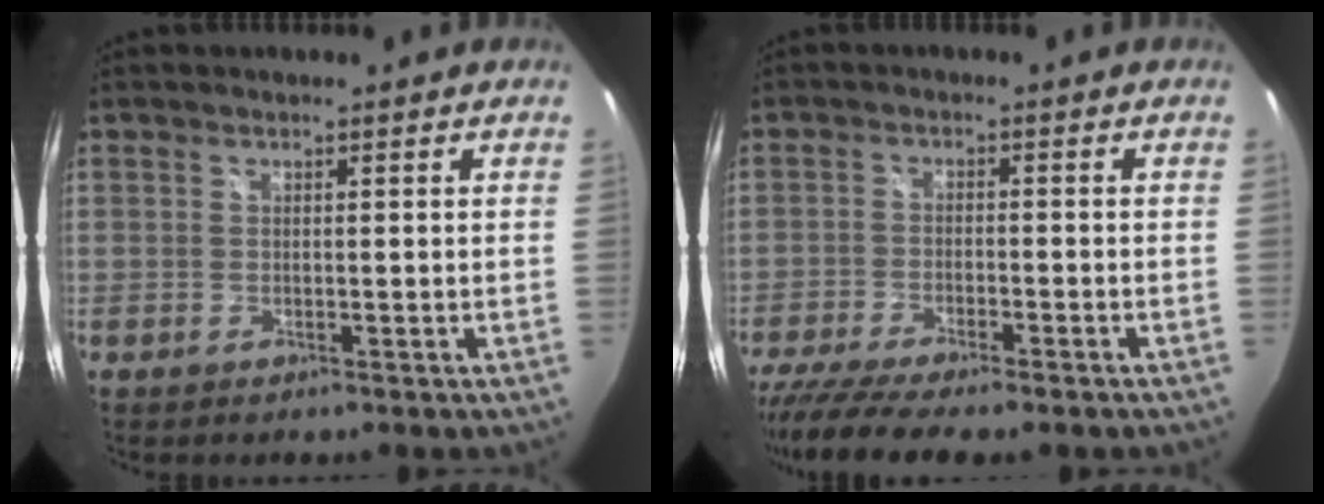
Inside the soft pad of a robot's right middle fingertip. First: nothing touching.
{"total": 11.2, "force": [-9.4, 1.4, 5.9], "torque": [-0.135, -0.038, -0.157]}